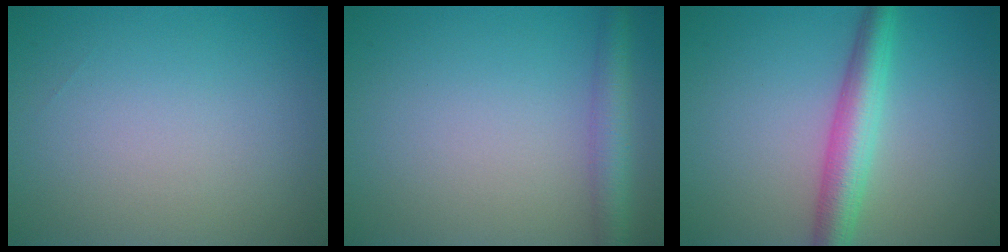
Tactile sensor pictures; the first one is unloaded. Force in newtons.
{"total": 3.1, "press": 3.1, "slide": 0.2}
{"total": 4.5, "press": 4.5, "slide": 0.1}